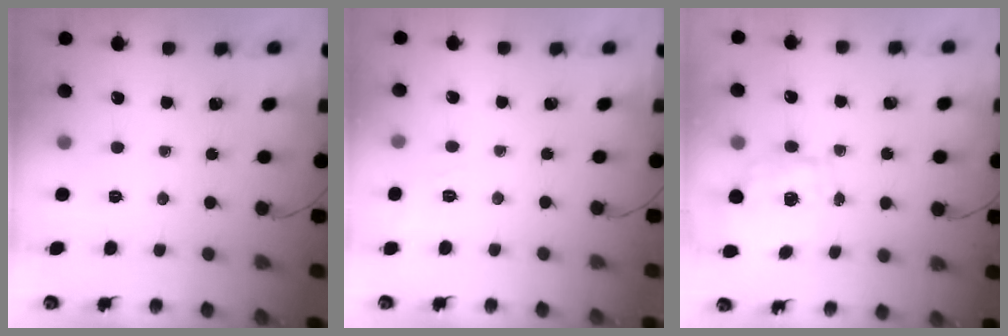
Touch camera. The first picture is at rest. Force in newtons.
{"total": 7.9, "press": 7.7, "slide": 1.6}
{"total": 1.7, "press": 1.5, "slide": 0.6}